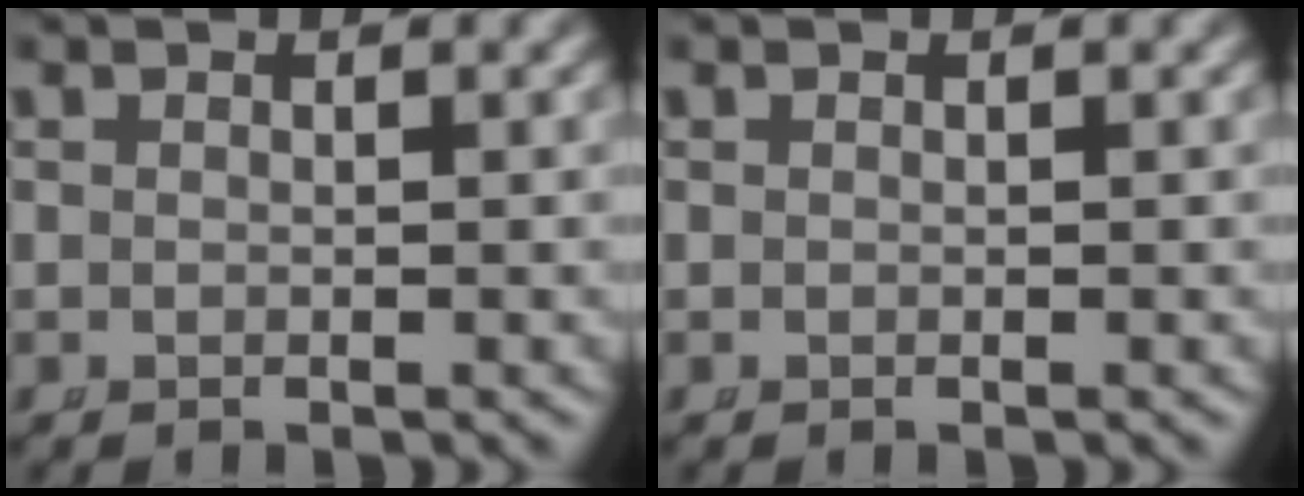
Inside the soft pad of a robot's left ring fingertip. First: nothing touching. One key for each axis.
{"total": 0.0}